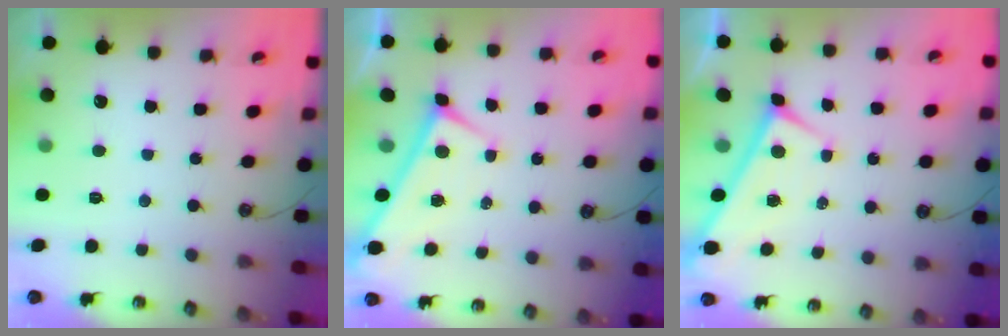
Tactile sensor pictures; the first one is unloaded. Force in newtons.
{"total": 0.0}
{"total": 0.0}